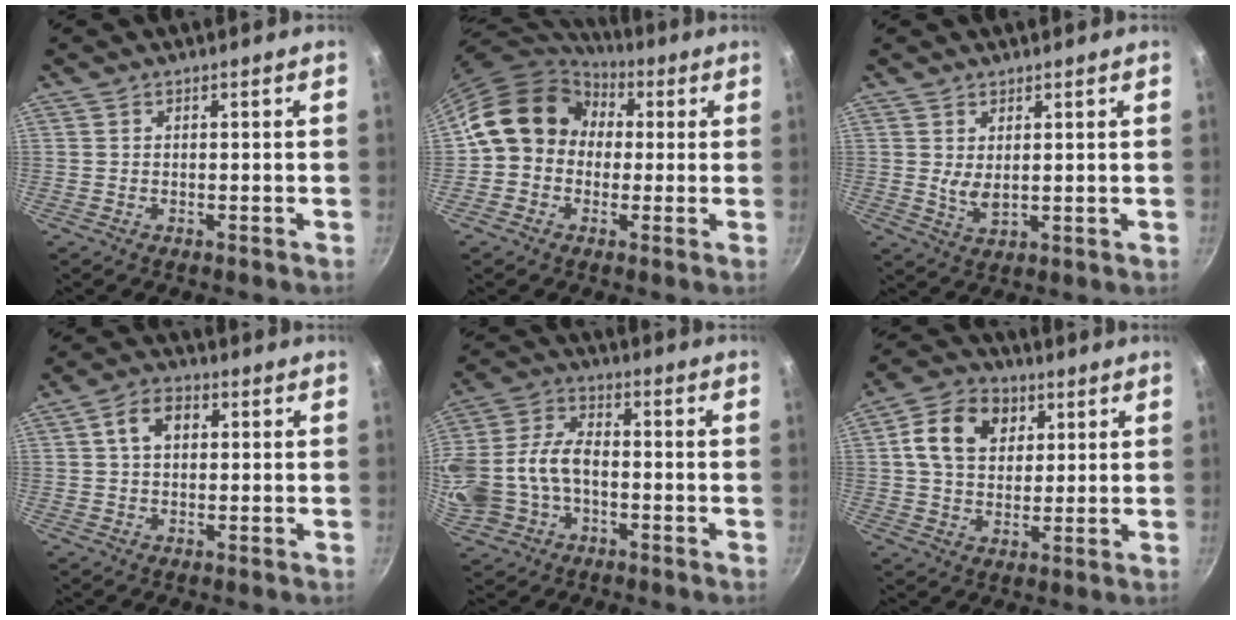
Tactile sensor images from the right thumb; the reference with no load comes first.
{"total": 14.1, "force": [1.5, 12.0, 7.1], "torque": [-0.087, 0.035, 0.005]}
{"total": 3.6, "force": [1.3, 1.7, 2.9], "torque": [-0.049, -0.018, 0.028]}
{"total": 5.9, "force": [1.3, 4.1, 4.1], "torque": [-0.053, 0.012, 0.015]}
{"total": 18.1, "force": [-3.2, 13.0, 12.1], "torque": [-0.281, 0.041, -0.057]}
{"total": 11.9, "force": [3.8, 9.0, 6.8], "torque": [-0.102, 0.002, 0.053]}